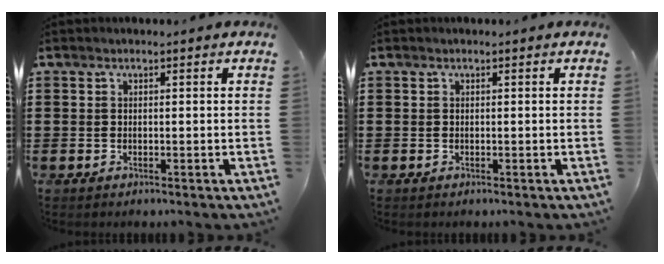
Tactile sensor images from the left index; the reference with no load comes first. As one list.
[{"total": 0.0}]